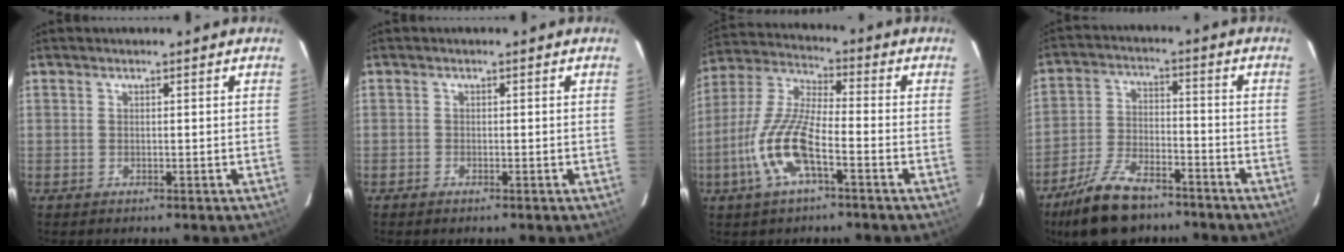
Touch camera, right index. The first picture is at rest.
{"total": 0.8, "force": [-0.6, 0.4, 0.1], "torque": [-0.006, -0.001, -0.013]}
{"total": 12.7, "force": [-5.3, 3.4, 11.0], "torque": [-0.242, -0.003, -0.108]}
{"total": 14.6, "force": [-11.1, 6.1, 7.3], "torque": [-0.163, -0.011, -0.194]}